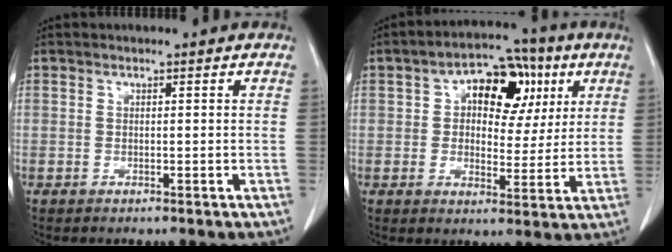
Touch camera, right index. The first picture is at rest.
{"total": 12.3, "force": [4.0, 7.1, 9.2], "torque": [-0.137, 0.038, 0.063]}